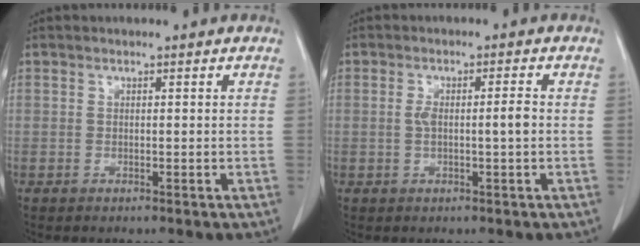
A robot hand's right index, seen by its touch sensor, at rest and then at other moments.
{"total": 3.6, "force": [-0.2, 0.4, 3.5], "torque": [-0.068, 0.007, 0.001]}